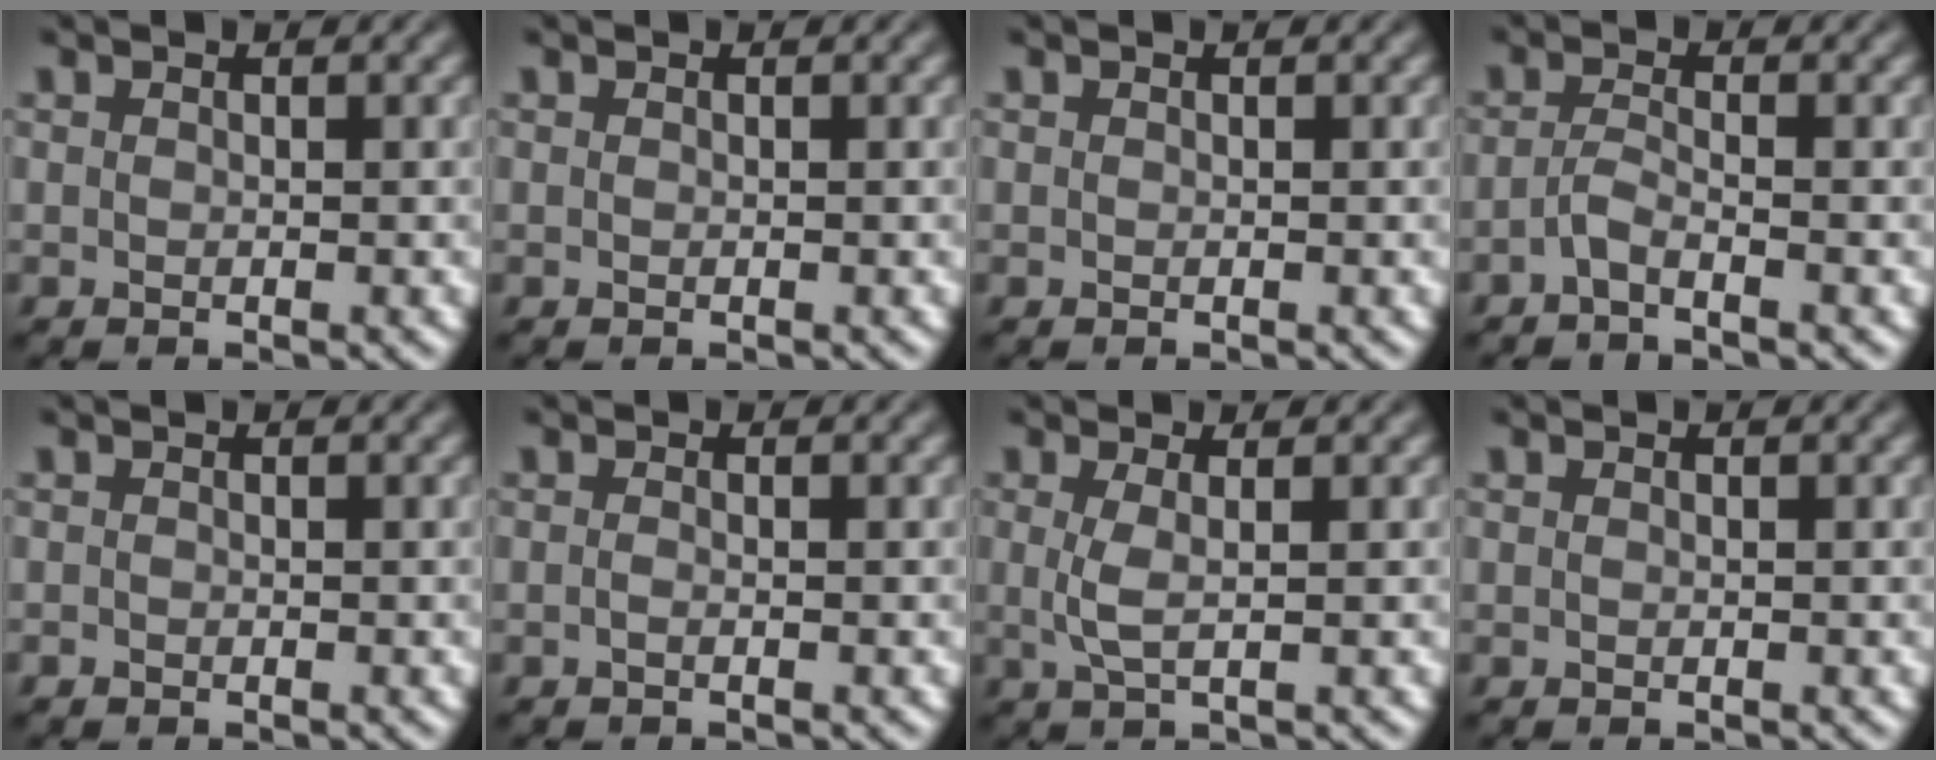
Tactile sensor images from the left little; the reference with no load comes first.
{"total": 0.0}
{"total": 0.0}
{"total": 1.7, "force": [-1.0, 0.3, 1.3], "torque": [-0.027, -0.003, -0.027]}
{"total": 0.0}
{"total": 0.7, "force": [-0.3, 0.2, 0.6], "torque": [-0.011, -0.006, -0.009]}
{"total": 1.9, "force": [0.1, 0.4, 1.8], "torque": [-0.040, -0.001, 0.002]}
{"total": 0.0}